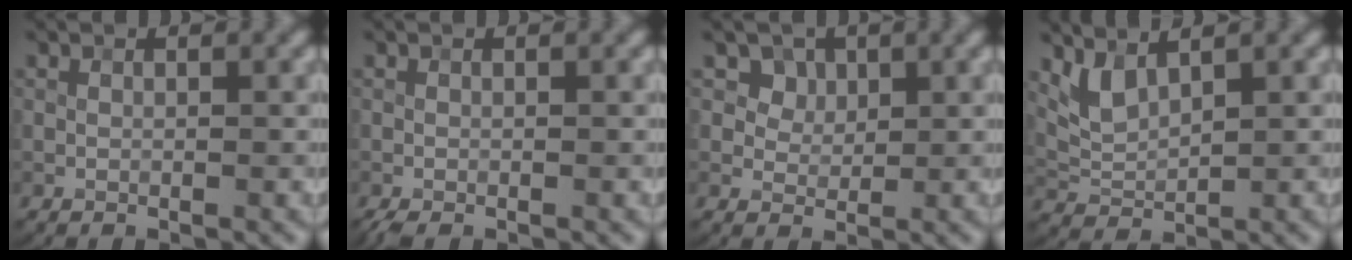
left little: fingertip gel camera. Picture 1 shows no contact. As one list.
[{"total": 1.0, "force": [-0.8, 0.2, 0.5], "torque": [-0.009, -0.002, -0.016]}, {"total": 3.3, "force": [2.0, 2.4, 1.2], "torque": [-0.034, -0.017, 0.045]}, {"total": 2.7, "force": [1.8, 1.0, 1.7], "torque": [-0.045, -0.008, 0.045]}]